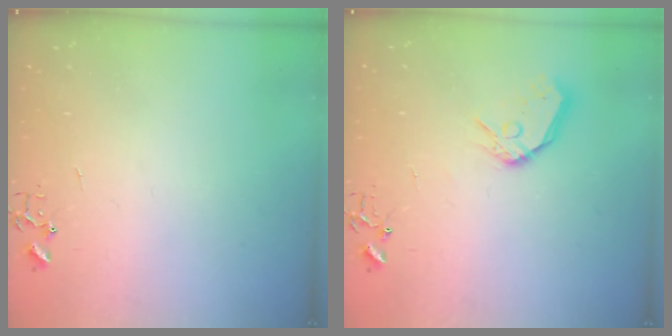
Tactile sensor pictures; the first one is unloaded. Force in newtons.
{"total": 11.3, "press": 11.2, "slide": 1.5}